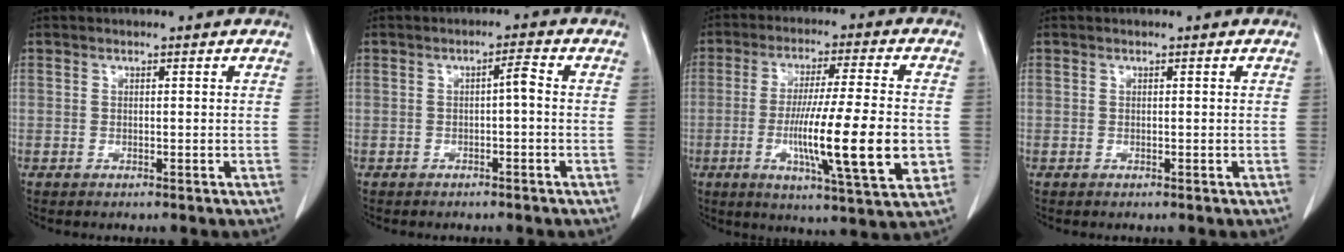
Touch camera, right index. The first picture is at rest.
{"total": 2.0, "force": [-0.4, 0.1, 1.9], "torque": [-0.030, 0.004, -0.006]}
{"total": 16.4, "force": [-3.1, 1.0, 16.1], "torque": [-0.259, -0.018, -0.048]}
{"total": 0.0}